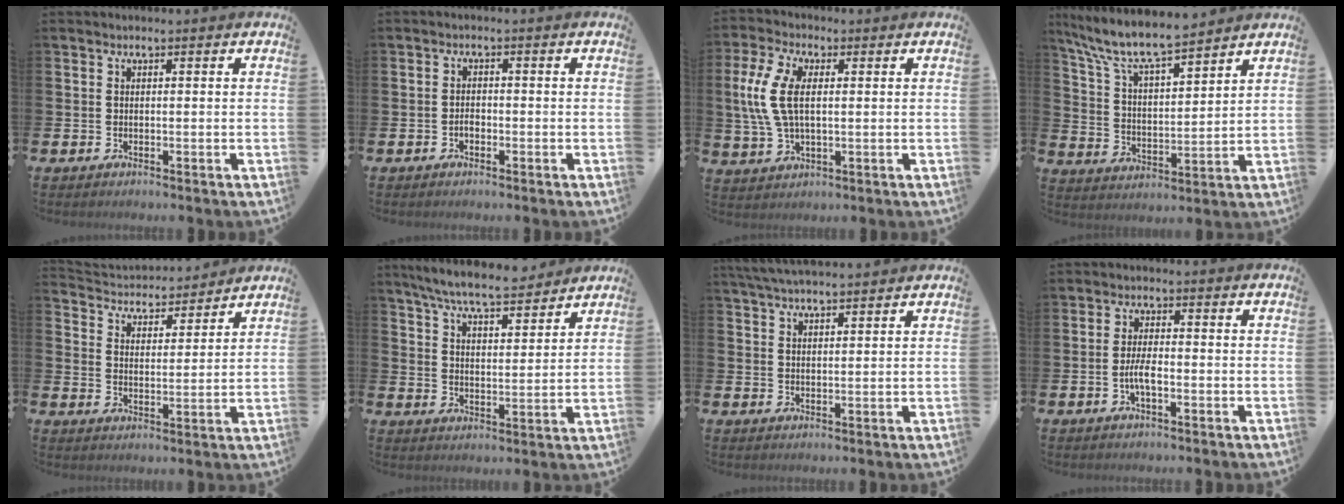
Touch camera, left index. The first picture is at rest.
{"total": 1.4, "force": [-0.7, 0.9, 0.9], "torque": [-0.015, 0.001, -0.014]}
{"total": 7.9, "force": [1.9, 4.1, 6.5], "torque": [-0.168, 0.008, 0.029]}
{"total": 8.7, "force": [8.0, 1.1, 3.2], "torque": [-0.100, -0.050, 0.140]}
{"total": 4.2, "force": [4.1, 1.0, -0.2], "torque": [-0.023, -0.035, 0.068]}
{"total": 7.7, "force": [7.2, 0.9, 2.6], "torque": [-0.072, -0.038, 0.128]}
{"total": 4.4, "force": [4.3, 0.3, 1.3], "torque": [-0.043, -0.008, 0.081]}
{"total": 3.1, "force": [-0.9, 1.0, 2.8], "torque": [-0.054, -0.001, -0.021]}